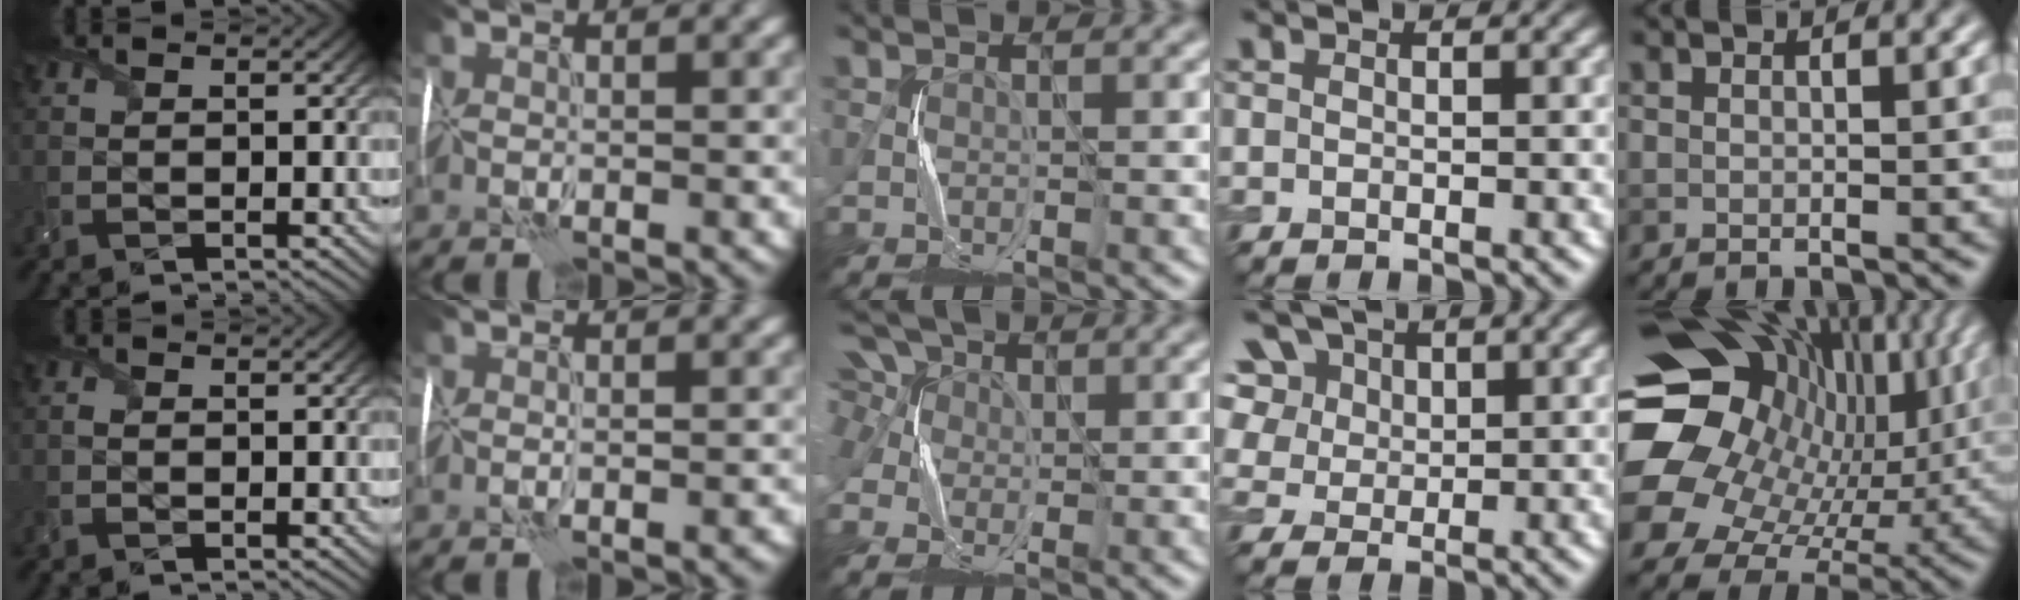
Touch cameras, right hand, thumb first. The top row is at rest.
{"thumb": {"total": 0.8, "force": [-0.3, 0.5, 0.5], "torque": [-0.016, -0.002, -0.007]}, "index": {"total": 1.3, "force": [-0.9, 0.5, 0.8], "torque": [-0.009, 0.005, -0.011]}, "middle": {"total": 7.6, "force": [2.7, 6.0, 3.8], "torque": [-0.086, 0.031, 0.026]}, "ring": {"total": 9.9, "force": [4.8, 7.4, 4.4], "torque": [-0.108, 0.027, 0.071]}, "little": {"total": 18.0, "force": [4.0, 14.1, 10.5], "torque": [-0.199, -0.001, 0.091]}}